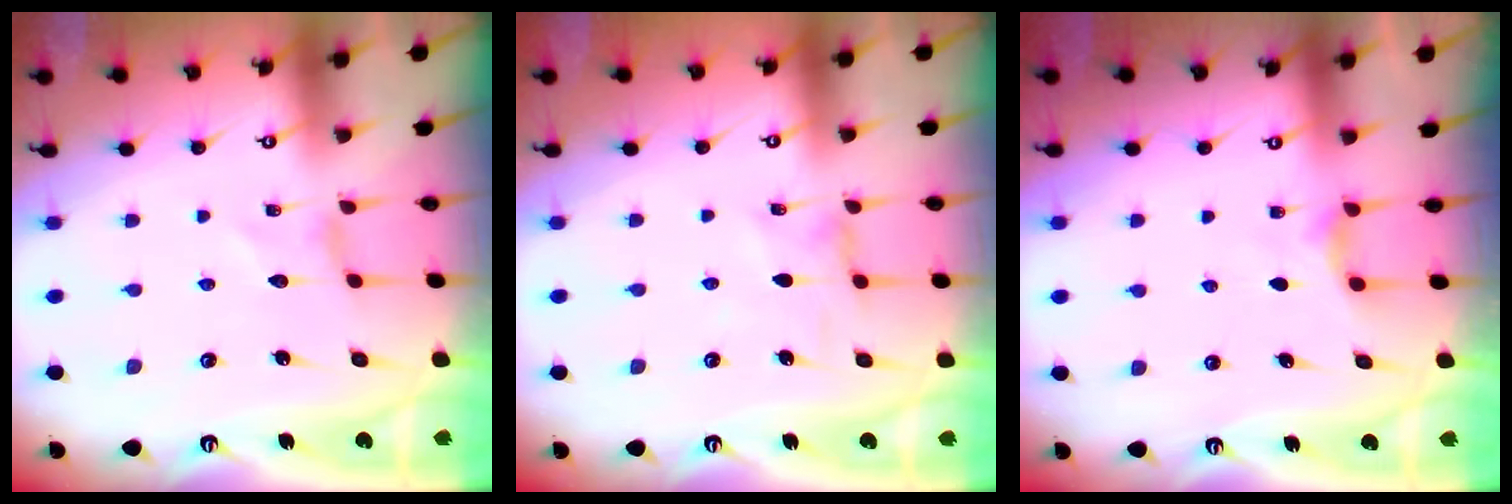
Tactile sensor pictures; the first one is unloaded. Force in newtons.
{"total": 1.1, "press": 1.1, "slide": 0.1}
{"total": 2.3, "press": 2.3, "slide": 0.4}